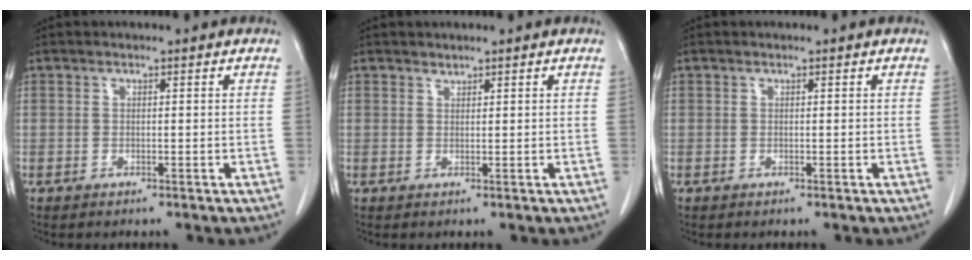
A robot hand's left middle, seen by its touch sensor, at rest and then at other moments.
{"total": 0.7, "force": [0.6, 0.1, 0.0], "torque": [-0.001, -0.007, 0.010]}
{"total": 0.0}